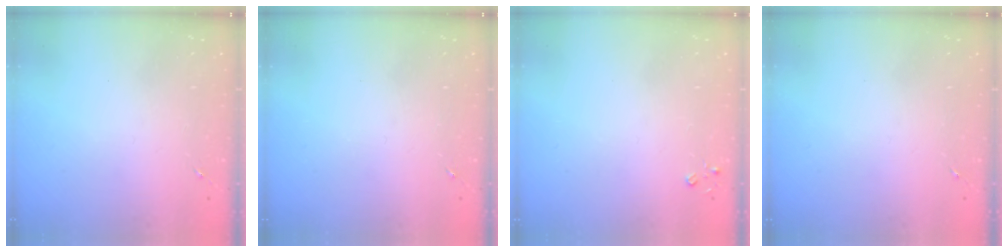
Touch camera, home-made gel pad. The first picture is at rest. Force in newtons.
{"total": 0.0}
{"total": 2.3, "press": 2.3, "slide": 0.3}
{"total": 0.0}